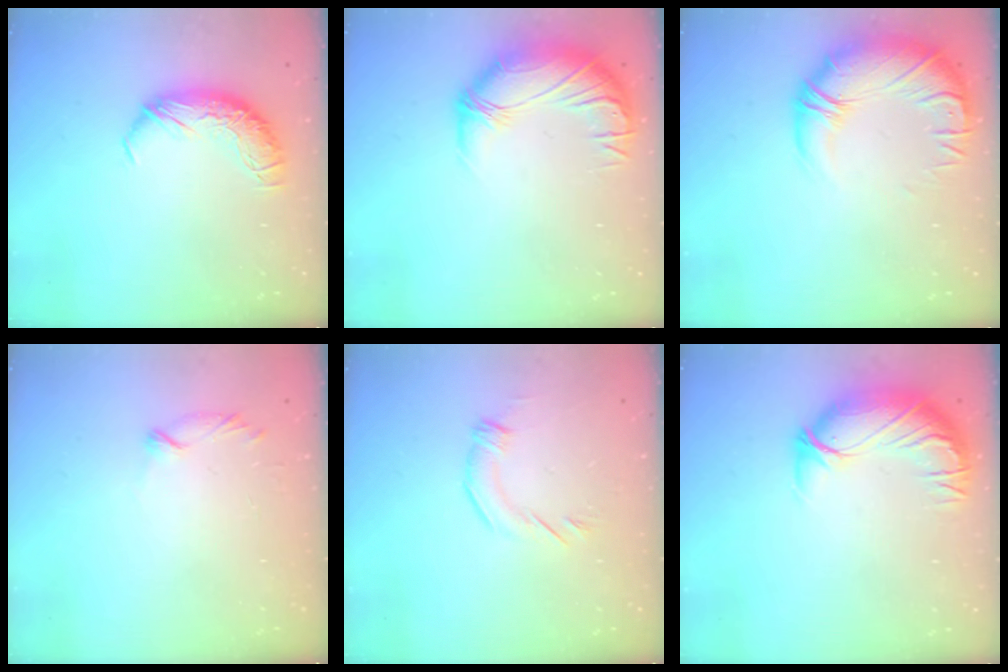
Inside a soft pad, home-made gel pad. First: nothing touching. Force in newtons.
{"total": 2.8, "press": 0.8, "slide": 2.7}
{"total": 3.9, "press": 1.8, "slide": 3.4}
{"total": 6.1, "press": 6.1, "slide": 1.0}
{"total": 2.7, "press": 2.4, "slide": 1.1}
{"total": 2.6, "press": 0.7, "slide": 2.5}